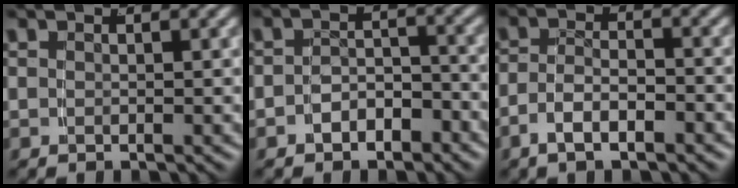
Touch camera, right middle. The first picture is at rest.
{"total": 3.4, "force": [-2.5, 2.0, 1.0], "torque": [-0.011, -0.003, -0.046]}
{"total": 3.1, "force": [-2.0, 1.3, 2.0], "torque": [-0.037, -0.006, -0.035]}